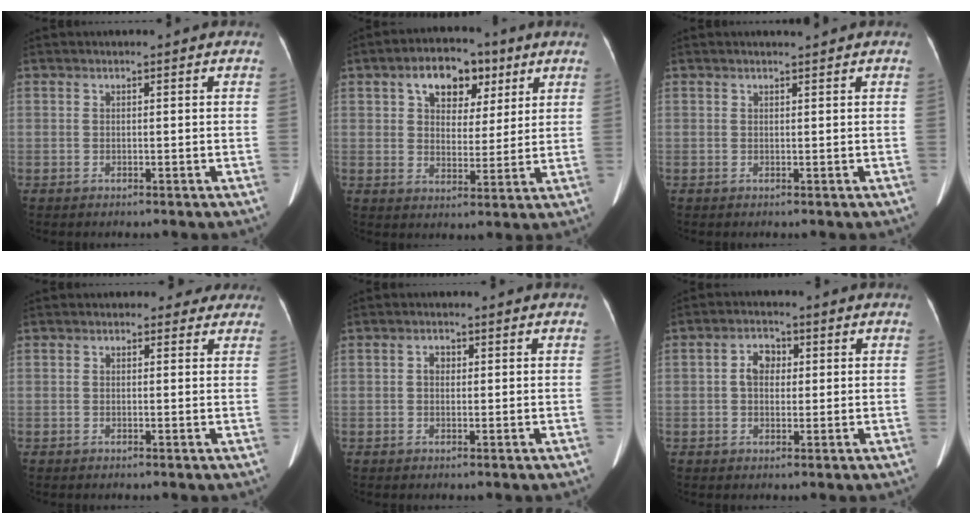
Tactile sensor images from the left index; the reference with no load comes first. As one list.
[{"total": 9.1, "force": [4.5, 5.5, 5.6], "torque": [-0.086, 0.032, 0.070]}, {"total": 0.8, "force": [0.7, -0.2, 0.2], "torque": [-0.008, -0.002, 0.014]}, {"total": 2.5, "force": [1.9, 1.6, 0.3], "torque": [0.010, 0.004, 0.009]}, {"total": 1.3, "force": [0.2, 0.9, 0.9], "torque": [-0.014, 0.006, 0.001]}, {"total": 3.6, "force": [0.5, 2.4, 2.6], "torque": [-0.050, 0.016, 0.010]}]